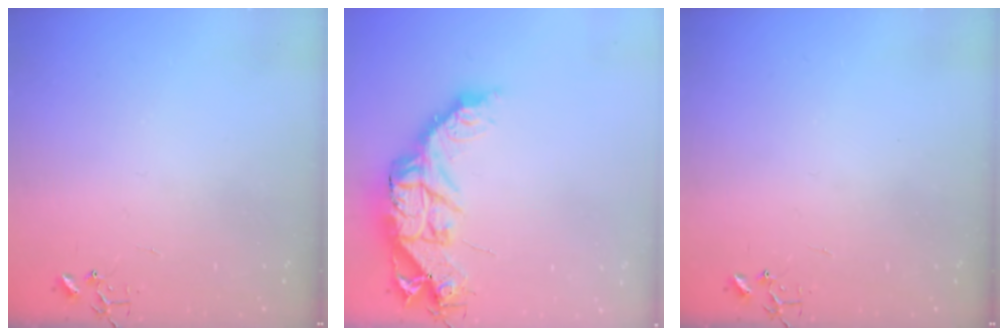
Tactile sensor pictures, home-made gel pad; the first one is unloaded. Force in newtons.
{"total": 16.2, "press": 16.2, "slide": 1.5}
{"total": 0.0}